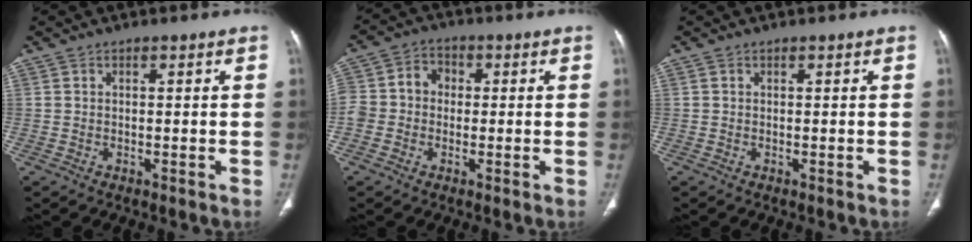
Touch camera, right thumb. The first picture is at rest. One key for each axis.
{"total": 8.0, "fx": -0.4, "fy": 7.0, "fz": 3.8, "tx": -0.050, "ty": 0.033, "tz": -0.016}
{"total": 0.0}